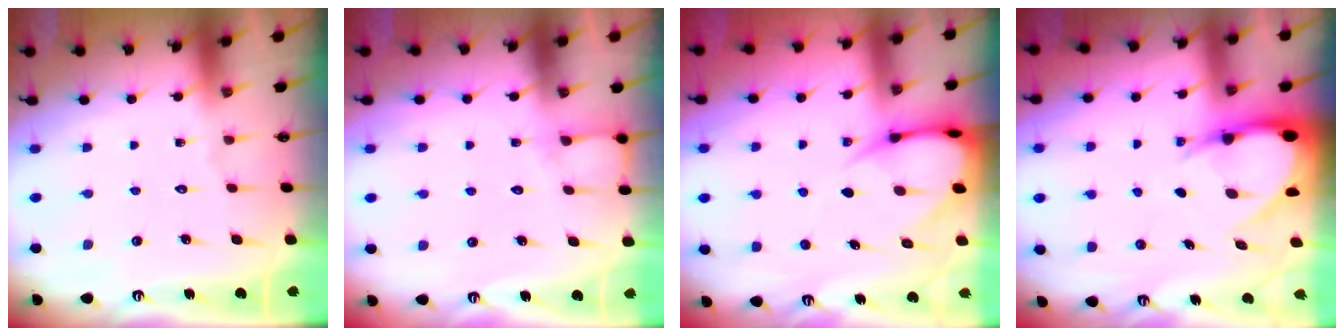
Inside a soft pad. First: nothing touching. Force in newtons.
{"total": 5.2, "press": 5.2, "slide": 0.6}
{"total": 7.4, "press": 7.3, "slide": 0.8}
{"total": 7.5, "press": 7.4, "slide": 0.9}